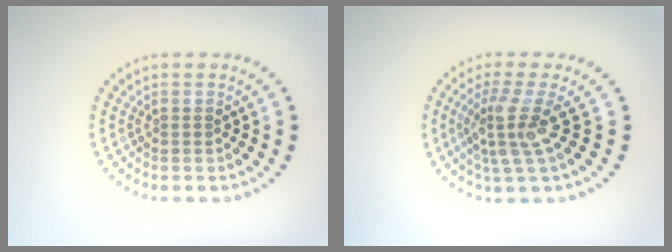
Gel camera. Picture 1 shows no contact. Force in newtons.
{"total": 3.7, "press": 2.6, "slide": 2.6}